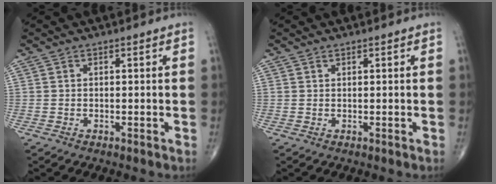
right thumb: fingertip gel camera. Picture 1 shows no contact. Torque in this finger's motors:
{"motor_torque": [-0.03, -0.17, -0.17, -0.08, -0.02]}